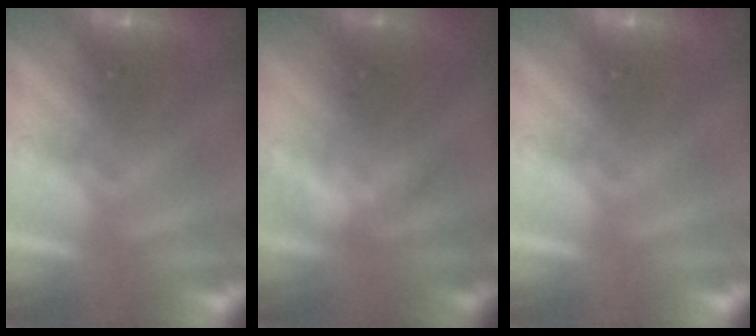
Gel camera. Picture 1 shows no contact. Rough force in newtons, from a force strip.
{"total": 2.3}
{"total": 0.0}